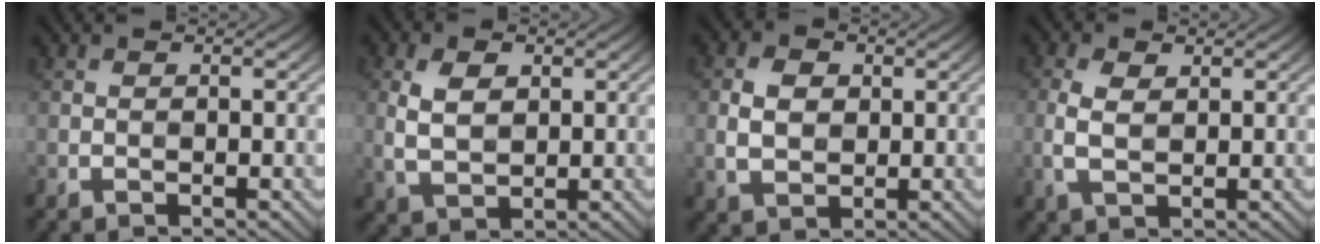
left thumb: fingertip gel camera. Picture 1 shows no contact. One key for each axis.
{"total": 5.1, "fx": 1.2, "fy": 3.3, "fz": 3.7, "tx": -0.086, "ty": -0.001, "tz": 0.024}
{"total": 4.5, "fx": 0.6, "fy": 3.4, "fz": 2.9, "tx": -0.066, "ty": -0.002, "tz": 0.010}
{"total": 3.8, "fx": 0.6, "fy": 2.2, "fz": 3.0, "tx": -0.077, "ty": 0.001, "tz": 0.013}